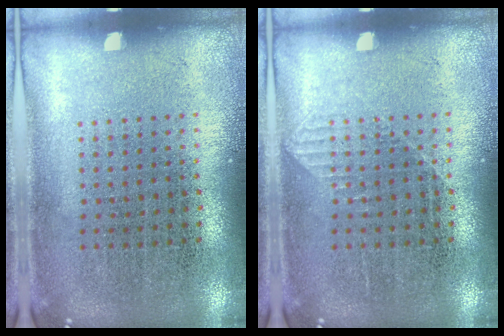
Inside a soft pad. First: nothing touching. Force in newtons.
{"total": 0.7, "press": 0.6, "slide": 0.2}